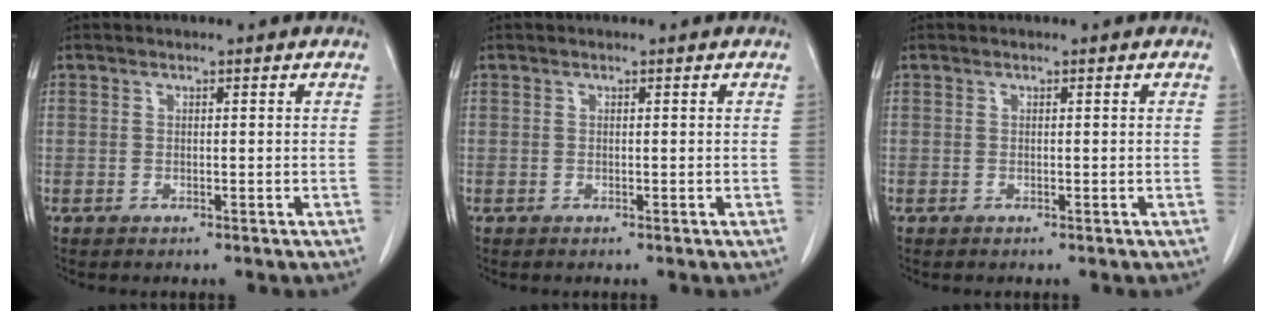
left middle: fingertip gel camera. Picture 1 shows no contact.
{"total": 0.0}
{"total": 0.0}